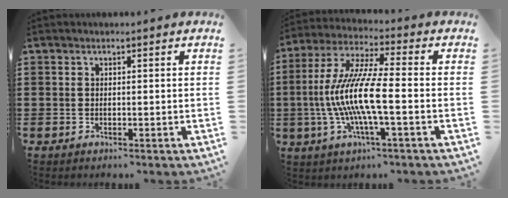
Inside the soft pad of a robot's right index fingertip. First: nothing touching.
{"total": 11.1, "force": [-2.6, 1.7, 10.6], "torque": [-0.240, -0.016, -0.061]}